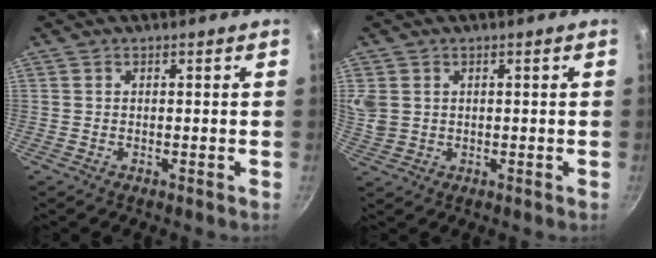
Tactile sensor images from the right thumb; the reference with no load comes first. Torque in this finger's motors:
{"motor_torque": [0.03, 0.06, 0.63, 0.20, 0.14]}